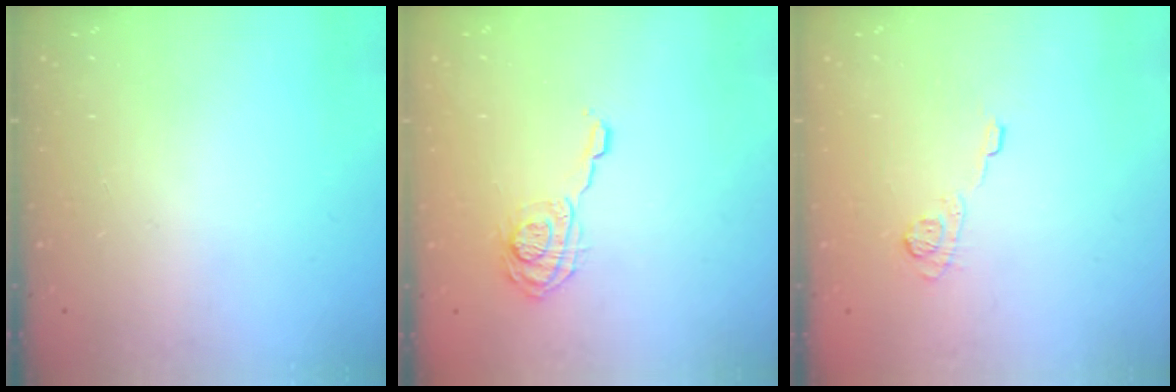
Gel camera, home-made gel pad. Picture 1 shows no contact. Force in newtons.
{"total": 12.7, "press": 12.7, "slide": 0.2}
{"total": 9.9, "press": 9.8, "slide": 1.4}